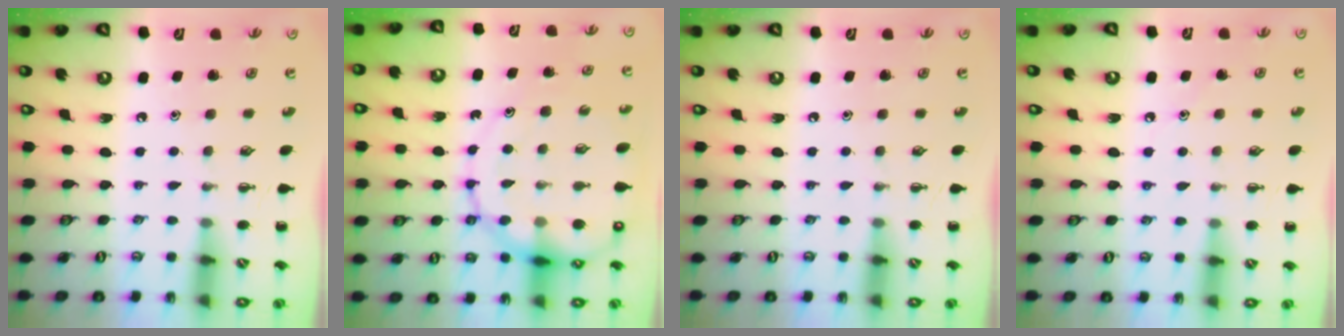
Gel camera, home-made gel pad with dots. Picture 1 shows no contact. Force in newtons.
{"total": 17.5, "press": 17.1, "slide": 3.7}
{"total": 0.0}
{"total": 7.4, "press": 7.1, "slide": 2.1}